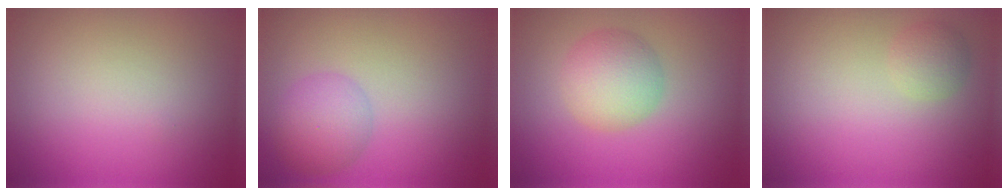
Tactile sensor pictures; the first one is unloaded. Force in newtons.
{"total": 3.8, "press": 3.8, "slide": 0.2}
{"total": 4.3, "press": 4.3, "slide": 0.1}
{"total": 1.6, "press": 1.6, "slide": 0.1}